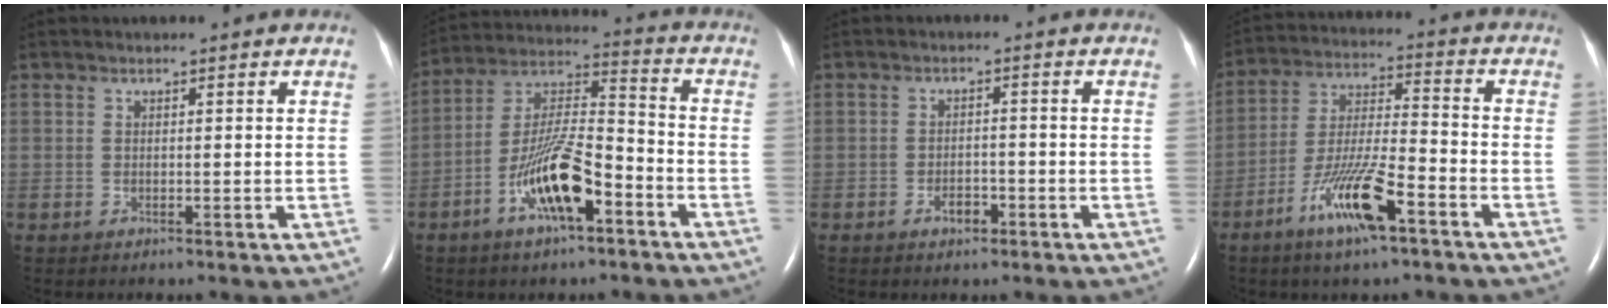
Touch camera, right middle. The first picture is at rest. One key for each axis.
{"total": 12.9, "fx": -6.0, "fy": 3.1, "fz": 11.0, "tx": -0.219, "ty": 0.007, "tz": -0.108}
{"total": 2.3, "fx": -1.3, "fy": 1.5, "fz": 1.3, "tx": -0.017, "ty": 0.005, "tz": -0.017}
{"total": 11.9, "fx": -6.7, "fy": 1.8, "fz": 9.7, "tx": -0.194, "ty": -0.009, "tz": -0.123}